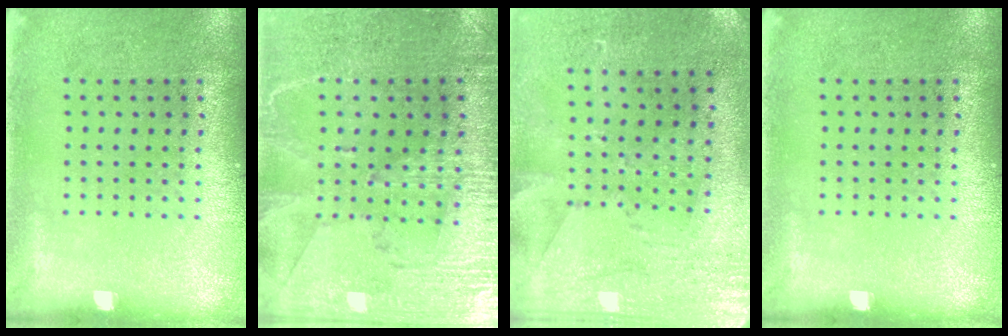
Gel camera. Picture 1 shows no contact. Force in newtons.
{"total": 3.3, "press": 3.1, "slide": 1.4}
{"total": 2.8, "press": 2.3, "slide": 1.6}
{"total": 0.0}